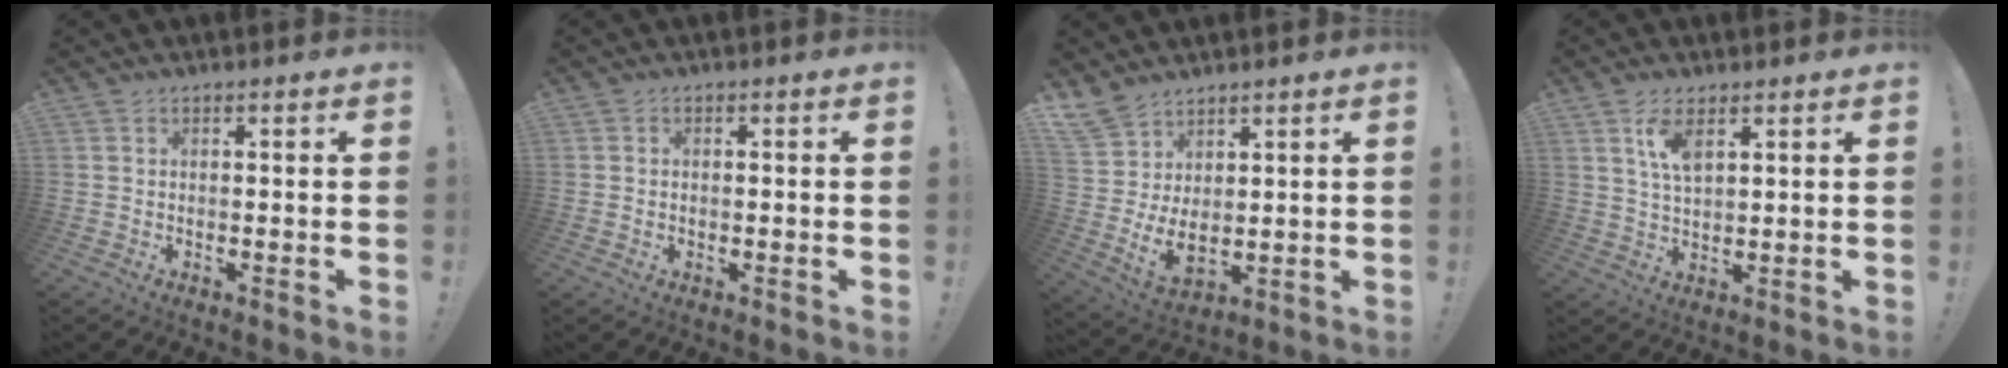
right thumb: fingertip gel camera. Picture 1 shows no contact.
{"total": 0.5, "force": [0.0, 0.5, 0.0], "torque": [0.000, 0.003, -0.001]}
{"total": 9.0, "force": [5.2, 5.5, 4.9], "torque": [-0.097, -0.055, 0.107]}
{"total": 6.6, "force": [3.4, 2.7, 4.9], "torque": [-0.080, -0.014, 0.059]}